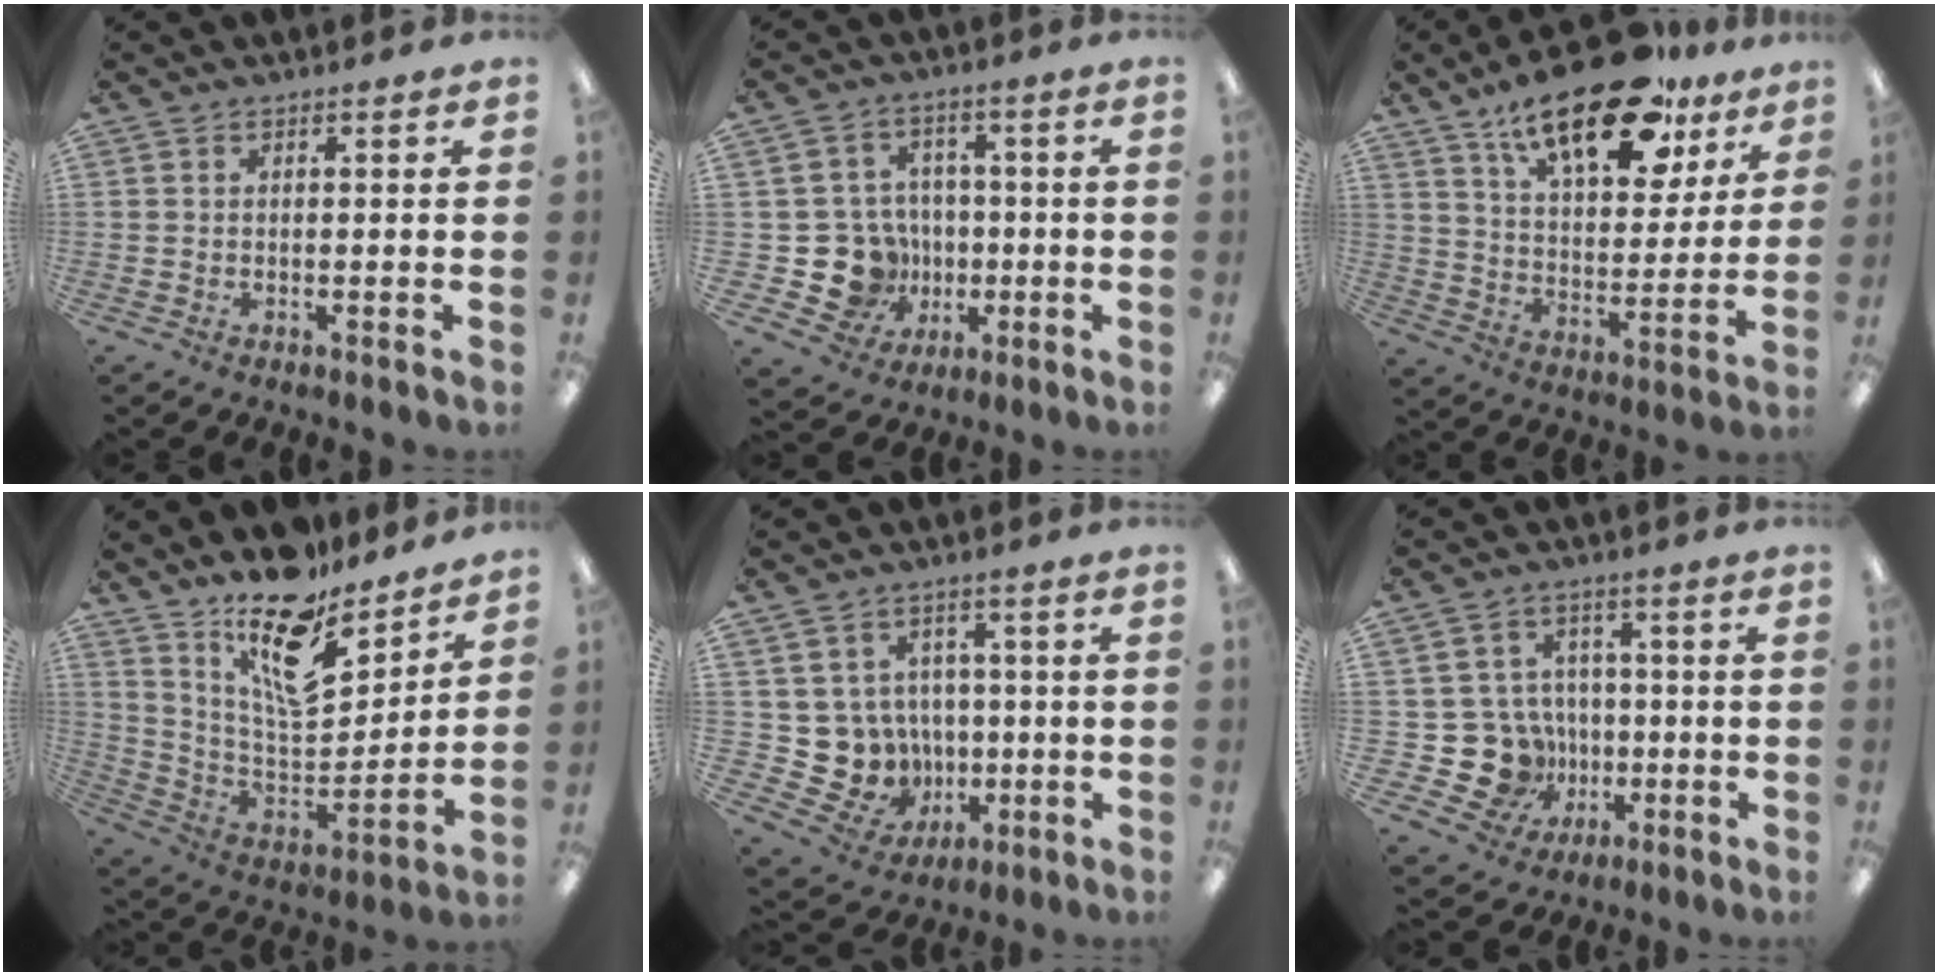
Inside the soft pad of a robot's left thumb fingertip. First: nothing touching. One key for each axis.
{"total": 13.0, "fx": -3.1, "fy": 11.8, "fz": 4.7, "tx": -0.105, "ty": 0.025, "tz": -0.042}
{"total": 22.0, "fx": 14.7, "fy": 9.1, "fz": 13.5, "tx": -0.207, "ty": -0.078, "tz": 0.247}
{"total": 17.8, "fx": 12.8, "fy": 7.2, "fz": 10.0, "tx": -0.167, "ty": -0.100, "tz": 0.226}
{"total": 9.7, "fx": 0.0, "fy": 9.5, "fz": 2.0, "tx": -0.072, "ty": -0.006, "tz": 0.016}
{"total": 14.0, "fx": -2.9, "fy": 12.8, "fz": 5.0, "tx": -0.120, "ty": 0.018, "tz": -0.038}